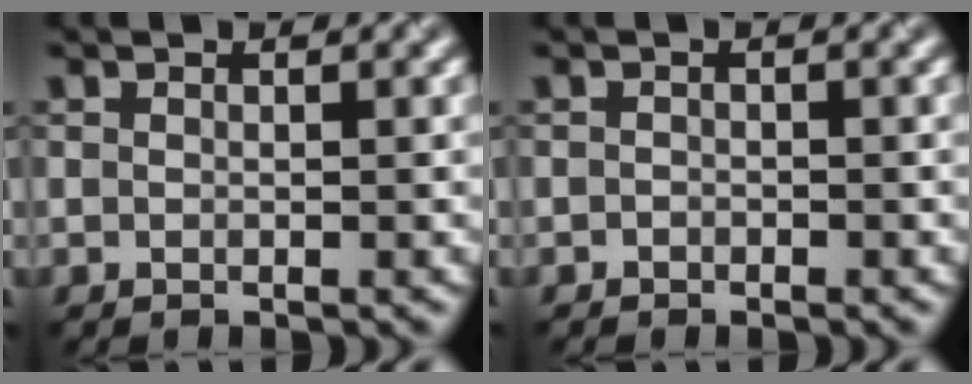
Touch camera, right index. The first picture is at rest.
{"total": 0.5, "force": [-0.5, 0.1, -0.2], "torque": [0.007, -0.003, -0.008]}